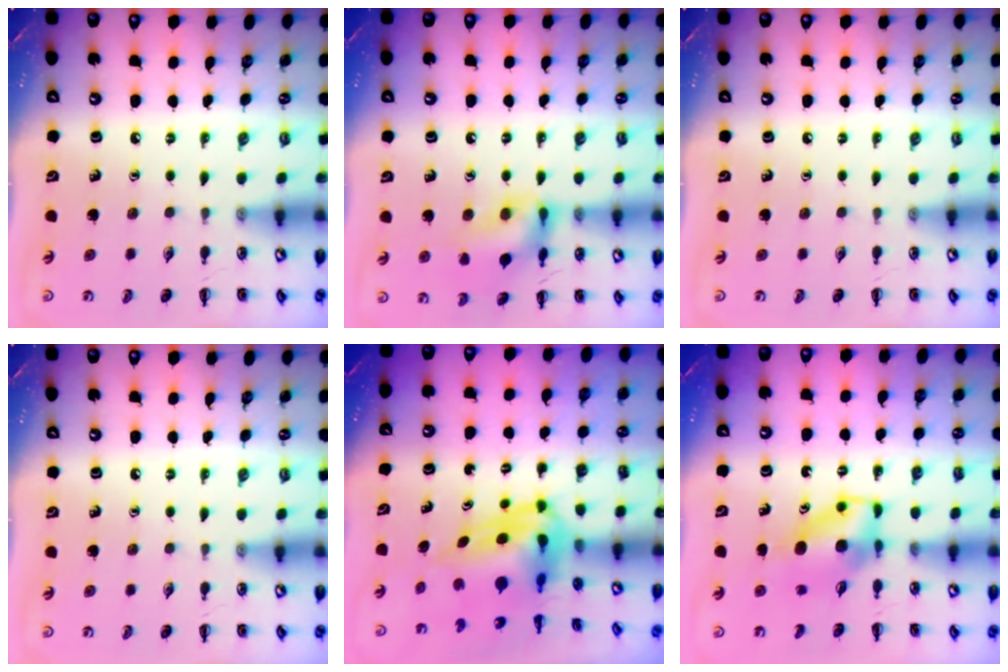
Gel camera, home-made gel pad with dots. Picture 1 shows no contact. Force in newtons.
{"total": 13.5, "press": 13.5, "slide": 1.1}
{"total": 0.0}
{"total": 0.0}
{"total": 7.5, "press": 7.2, "slide": 2.4}
{"total": 6.1, "press": 6.0, "slide": 1.1}